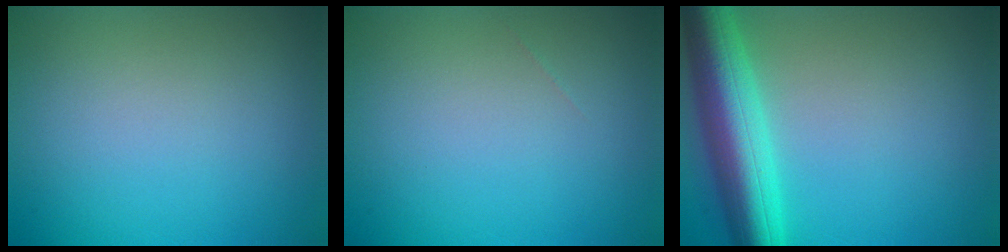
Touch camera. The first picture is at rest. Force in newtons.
{"total": 0.0}
{"total": 8.0, "press": 8.0, "slide": 0.4}